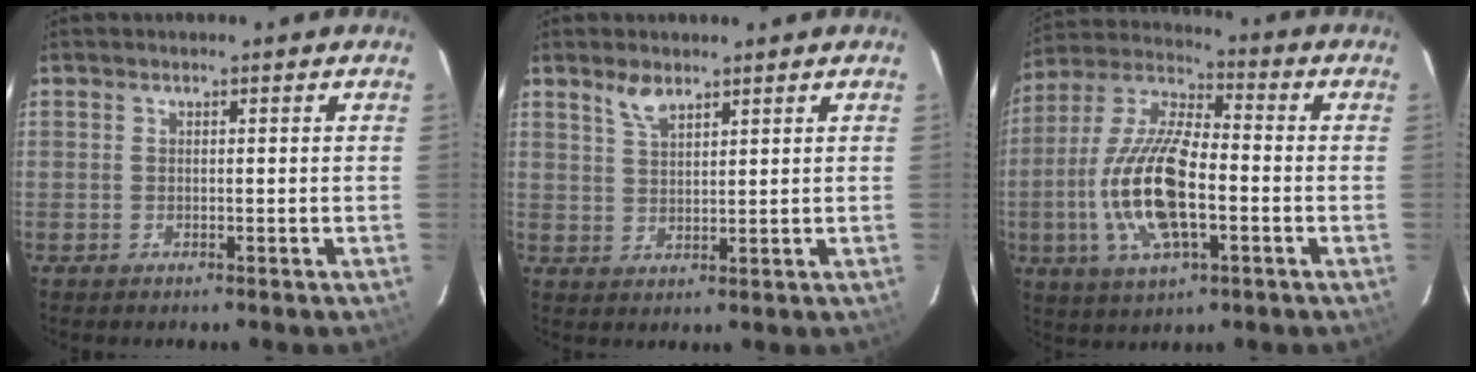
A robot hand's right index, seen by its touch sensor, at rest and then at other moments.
{"total": 3.7, "force": [2.8, 1.4, 2.0], "torque": [-0.037, 0.003, 0.055]}
{"total": 17.0, "force": [-3.5, 6.5, 15.3], "torque": [-0.317, -0.001, -0.070]}